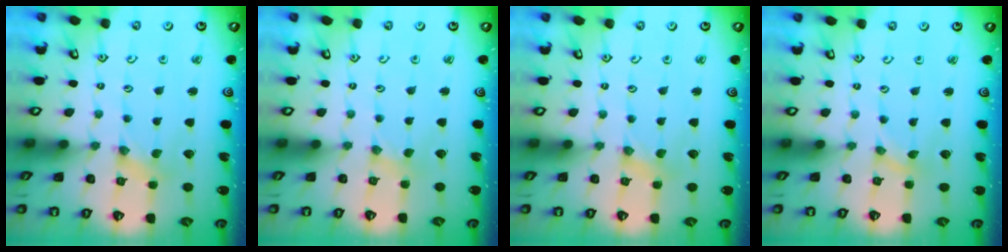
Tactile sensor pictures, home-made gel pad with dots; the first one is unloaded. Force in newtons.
{"total": 1.7, "press": 1.7, "slide": 0.4}
{"total": 1.4, "press": 1.3, "slide": 0.3}
{"total": 0.0}